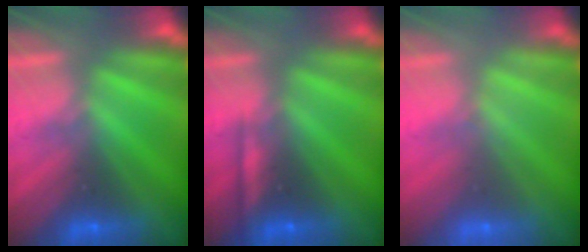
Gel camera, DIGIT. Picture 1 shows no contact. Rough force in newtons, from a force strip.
{"total": 2.2}
{"total": 1.6}